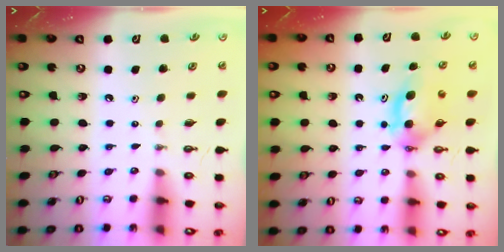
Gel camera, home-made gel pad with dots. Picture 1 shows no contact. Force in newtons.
{"total": 7.9, "press": 4.8, "slide": 6.2}